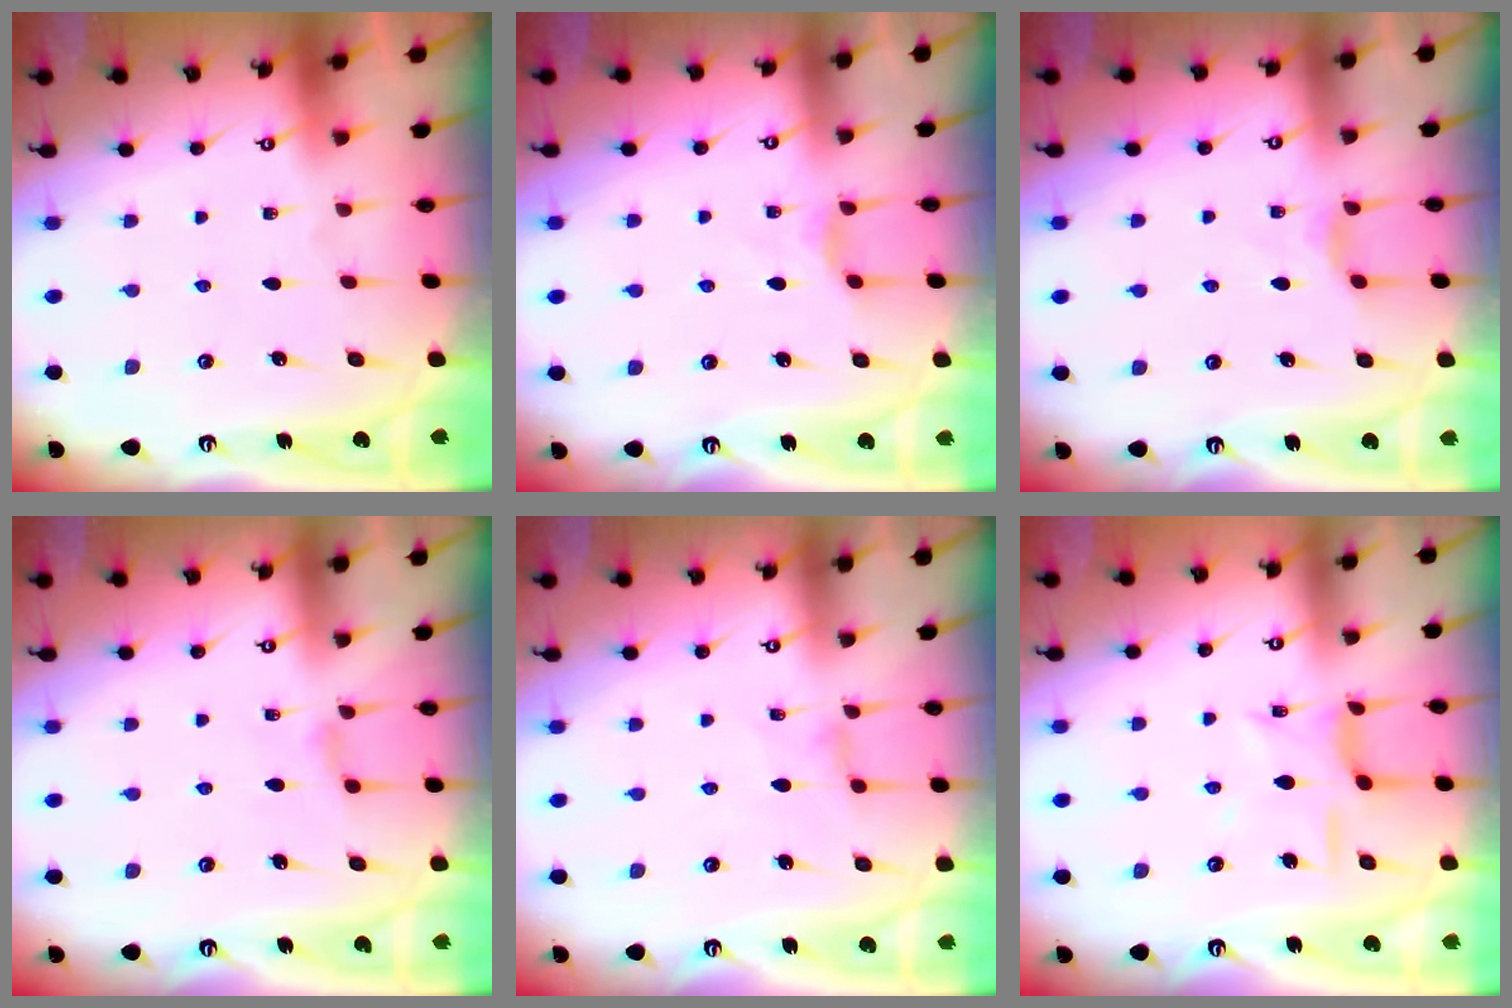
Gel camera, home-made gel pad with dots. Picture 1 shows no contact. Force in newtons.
{"total": 3.8, "press": 3.8, "slide": 0.6}
{"total": 3.8, "press": 3.8, "slide": 0.6}
{"total": 2.0, "press": 2.0, "slide": 0.4}
{"total": 1.4, "press": 1.3, "slide": 0.4}
{"total": 9.2, "press": 9.2, "slide": 0.6}